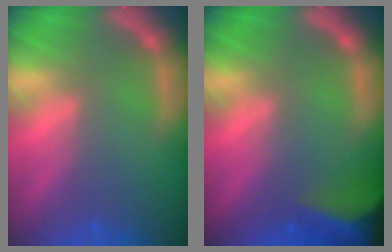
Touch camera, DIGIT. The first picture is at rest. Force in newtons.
{"total": 10.0}